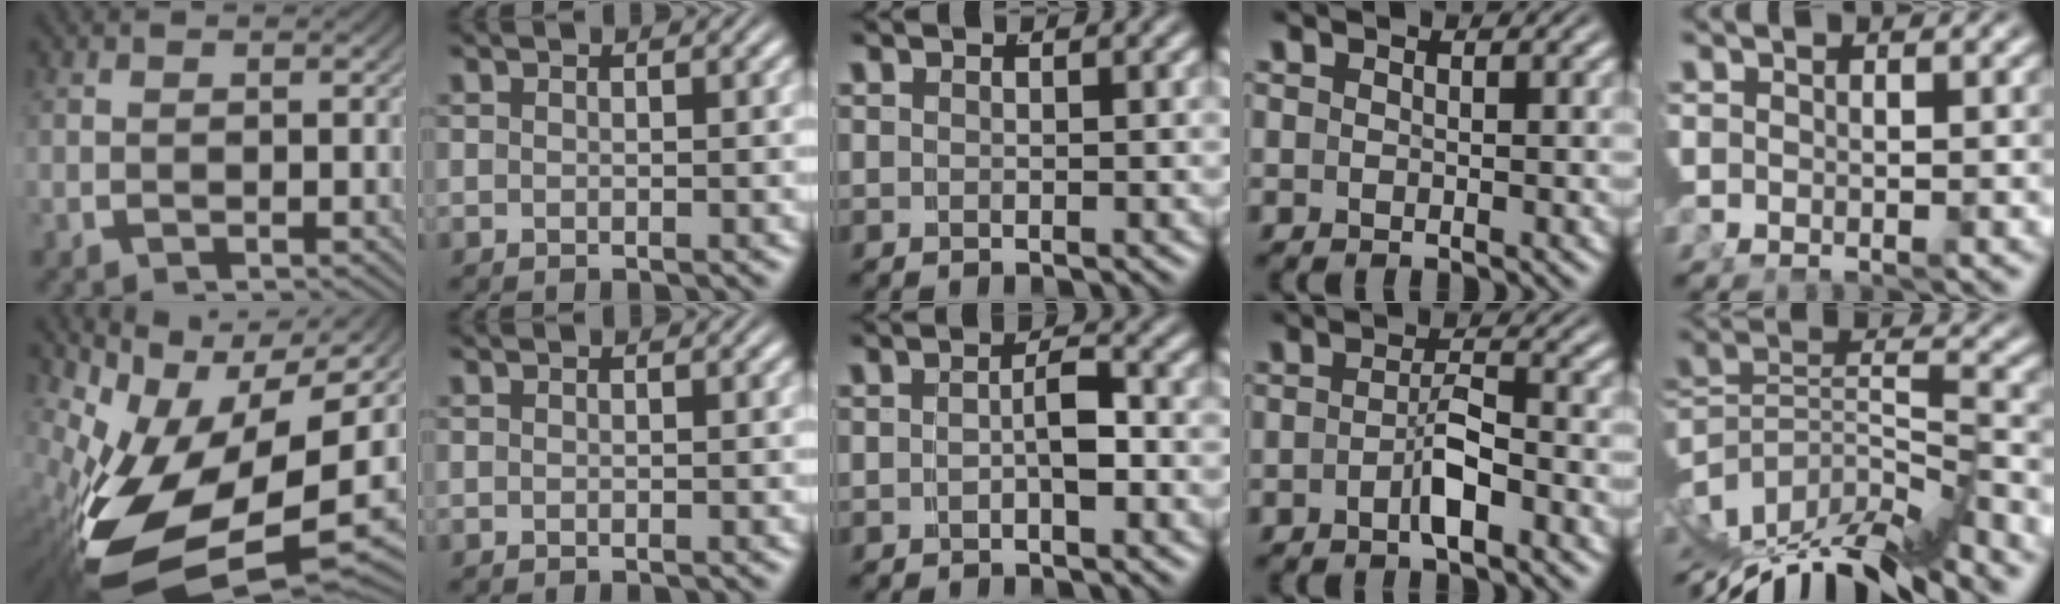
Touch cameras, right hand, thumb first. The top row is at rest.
{"thumb": {"total": 18.7, "force": [-1.4, 10.4, 15.4], "torque": [-0.306, -0.063, 0.014]}, "middle": {"total": 1.8, "force": [-0.8, 0.2, 1.6], "torque": [-0.022, -0.005, -0.009]}, "ring": {"total": 2.6, "force": [-1.5, 0.3, 2.1], "torque": [-0.026, -0.002, -0.025]}, "little": {"total": 11.1, "force": [-5.8, 5.9, 7.3], "torque": [-0.135, -0.035, -0.081]}}